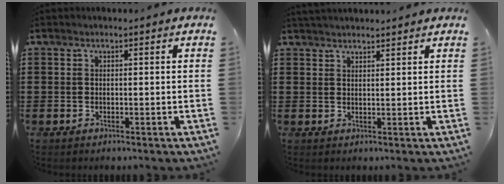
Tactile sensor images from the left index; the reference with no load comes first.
{"total": 1.8, "force": [1.8, 0.1, 0.1], "torque": [-0.005, 0.002, 0.035]}